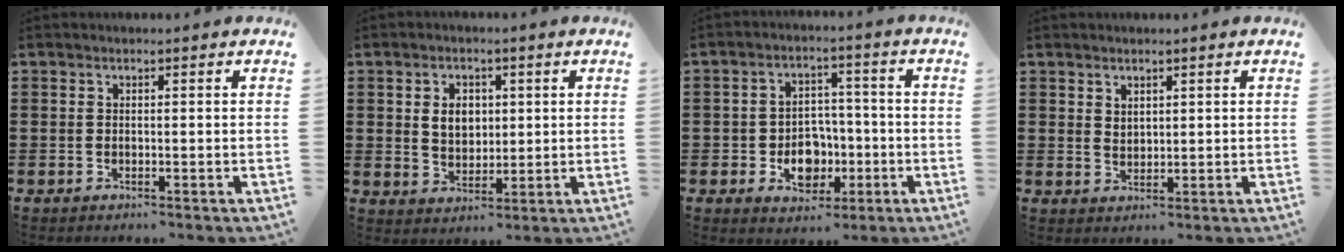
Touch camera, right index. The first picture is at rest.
{"total": 4.5, "force": [0.8, 3.4, 2.8], "torque": [-0.058, 0.009, 0.009]}
{"total": 6.4, "force": [-1.7, 5.3, 3.0], "torque": [-0.037, 0.006, -0.030]}
{"total": 1.8, "force": [1.5, 1.0, 0.3], "torque": [-0.008, 0.003, 0.029]}